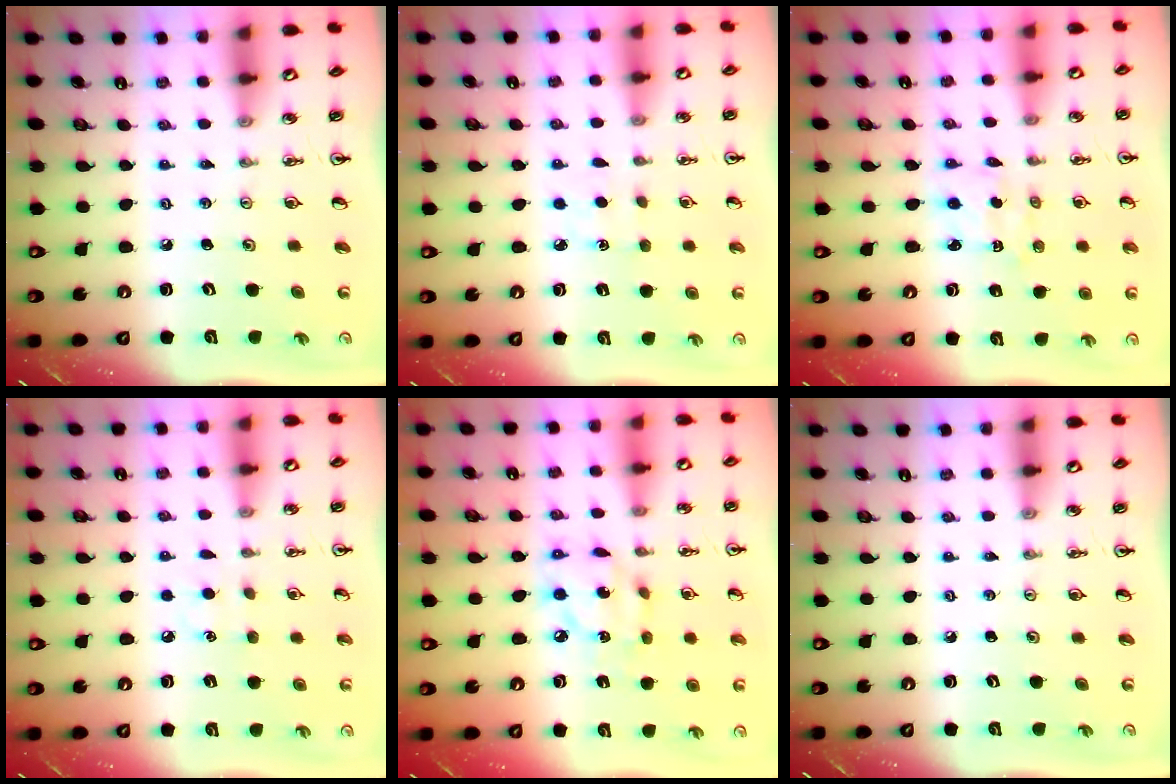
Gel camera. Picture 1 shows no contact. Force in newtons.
{"total": 2.4, "press": 2.4, "slide": 0.3}
{"total": 1.9, "press": 1.8, "slide": 0.6}
{"total": 6.0, "press": 5.9, "slide": 0.7}
{"total": 10.3, "press": 10.2, "slide": 0.7}
{"total": 0.0}